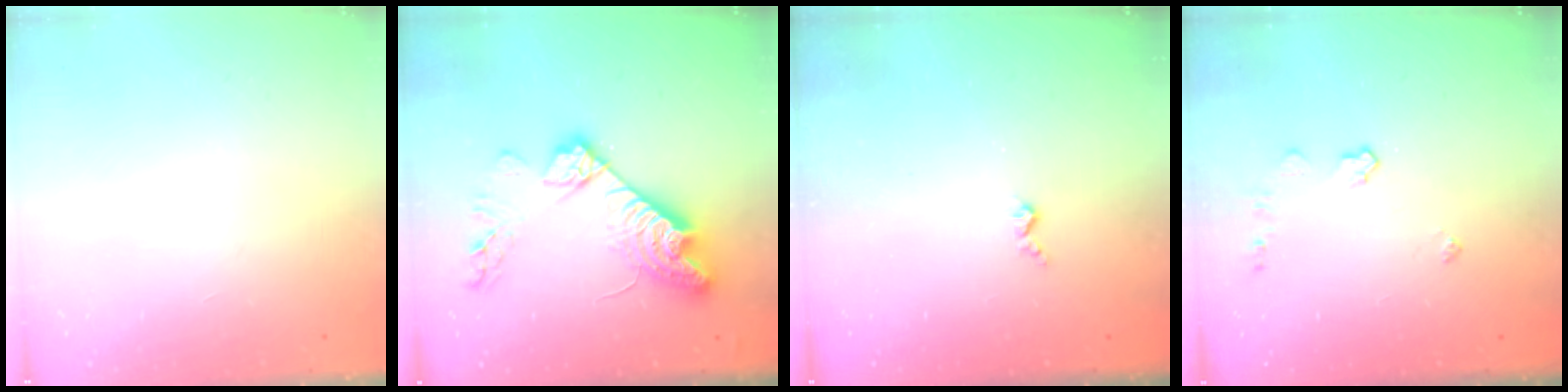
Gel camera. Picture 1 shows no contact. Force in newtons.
{"total": 17.4, "press": 17.3, "slide": 1.3}
{"total": 3.7, "press": 3.7, "slide": 0.5}
{"total": 4.1, "press": 4.1, "slide": 0.5}